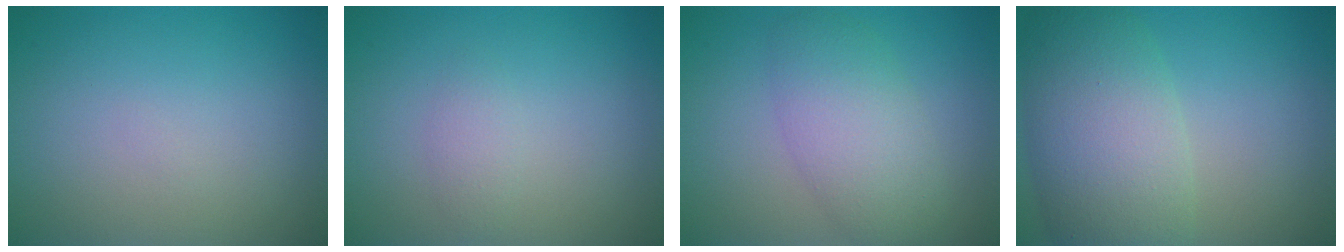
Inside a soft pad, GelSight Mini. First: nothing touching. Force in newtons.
{"total": 1.2, "press": 1.2, "slide": 0.1}
{"total": 5.0, "press": 5.0, "slide": 0.1}
{"total": 8.4, "press": 8.4, "slide": 0.3}